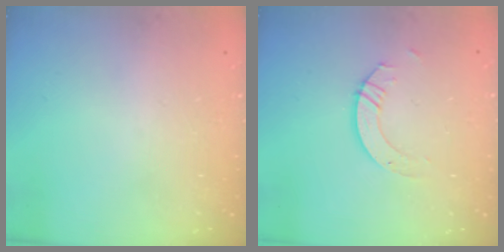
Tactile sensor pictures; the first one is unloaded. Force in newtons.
{"total": 4.0, "press": 4.0, "slide": 0.3}